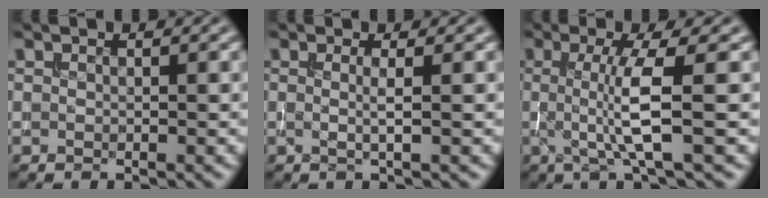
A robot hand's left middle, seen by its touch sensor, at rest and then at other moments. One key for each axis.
{"total": 1.3, "fx": -0.1, "fy": 0.1, "fz": 1.3, "tx": -0.022, "ty": 0.001, "tz": -0.009}
{"total": 4.5, "fx": -0.3, "fy": 0.4, "fz": 4.5, "tx": -0.089, "ty": -0.004, "tz": -0.006}